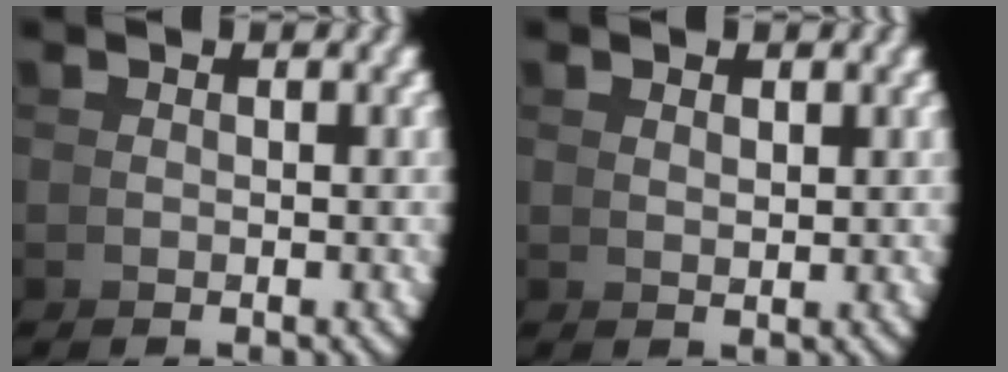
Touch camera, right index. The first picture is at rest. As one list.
[{"total": 1.6, "force": [1.3, -1.0, -0.1], "torque": [0.009, 0.001, 0.030]}]